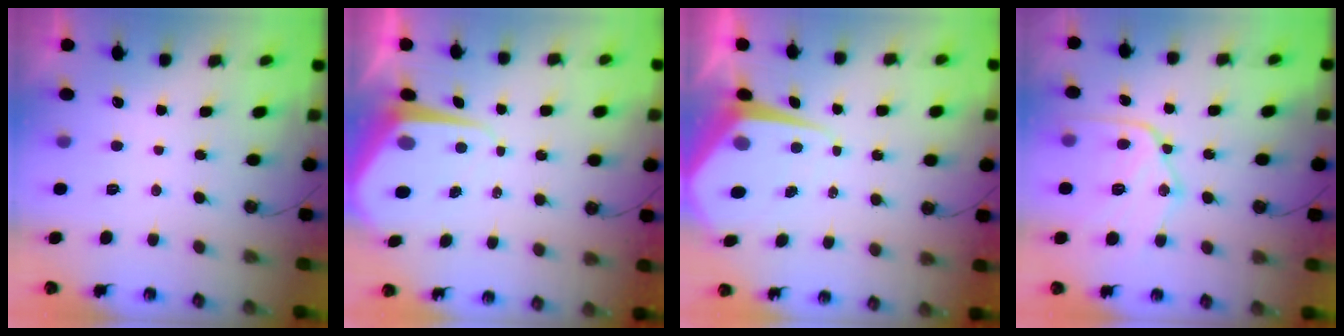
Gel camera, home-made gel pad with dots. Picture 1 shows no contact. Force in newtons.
{"total": 7.8, "press": 7.7, "slide": 0.7}
{"total": 7.6, "press": 7.6, "slide": 0.6}
{"total": 18.9, "press": 18.8, "slide": 2.1}